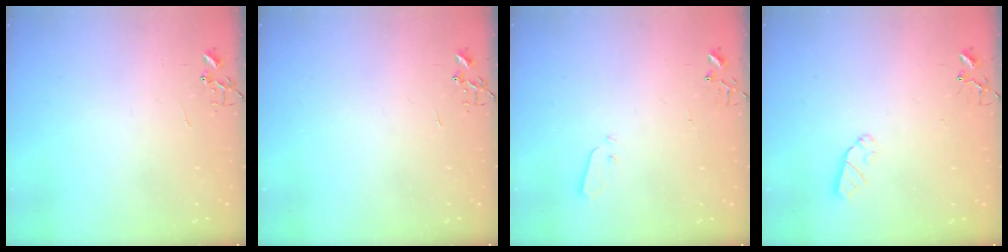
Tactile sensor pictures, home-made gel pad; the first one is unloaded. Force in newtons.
{"total": 0.0}
{"total": 3.0, "press": 2.9, "slide": 0.3}
{"total": 6.2, "press": 6.2, "slide": 0.3}